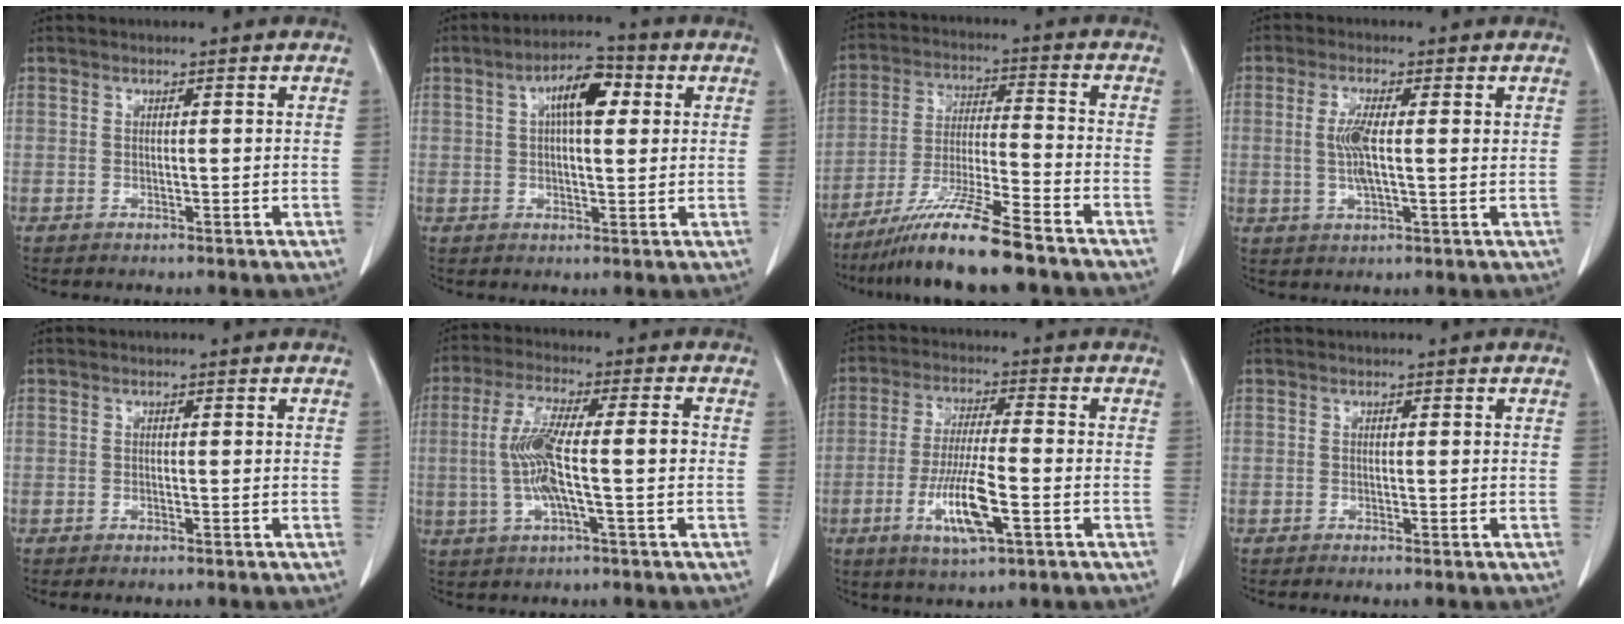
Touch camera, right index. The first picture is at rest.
{"total": 7.5, "force": [2.2, 2.6, 6.6], "torque": [-0.113, 0.021, 0.033]}
{"total": 12.5, "force": [-9.6, -0.5, 7.9], "torque": [-0.146, -0.027, -0.173]}
{"total": 5.2, "force": [0.7, 1.4, 4.9], "torque": [-0.098, 0.003, 0.012]}
{"total": 0.8, "force": [-0.6, 0.1, 0.5], "torque": [-0.014, -0.002, -0.007]}
{"total": 9.8, "force": [-0.9, 1.5, 9.6], "torque": [-0.191, 0.012, -0.018]}
{"total": 10.0, "force": [-3.5, 1.3, 9.3], "torque": [-0.180, -0.013, -0.064]}
{"total": 0.9, "force": [-0.7, -0.1, 0.5], "torque": [-0.009, 0.001, -0.010]}